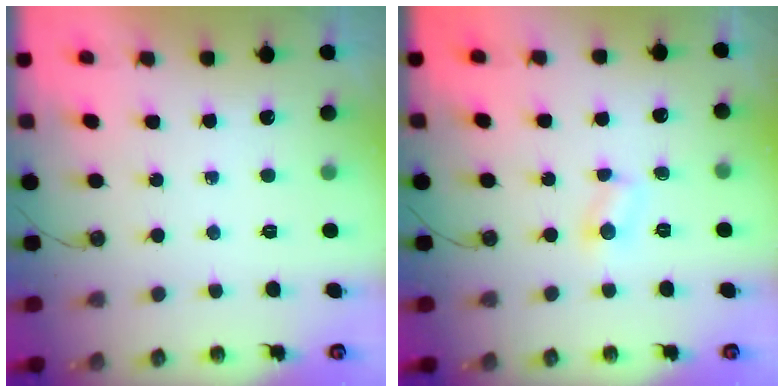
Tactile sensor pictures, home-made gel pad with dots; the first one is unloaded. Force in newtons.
{"total": 2.5, "press": 2.5, "slide": 0.3}